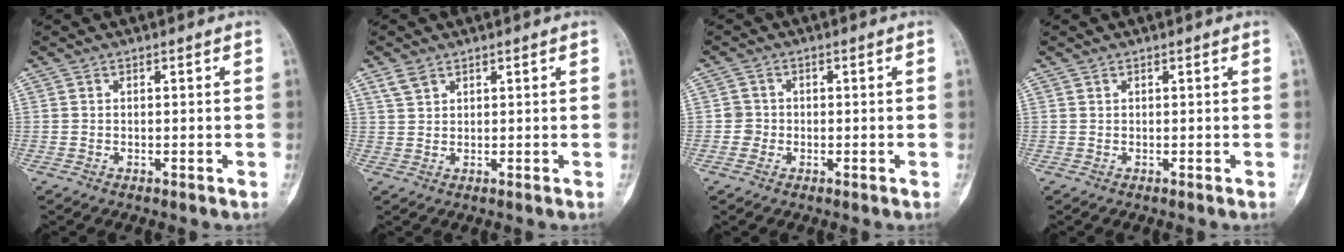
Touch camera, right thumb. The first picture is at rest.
{"total": 2.4, "force": [1.7, 1.3, 1.2], "torque": [-0.024, 0.002, 0.039]}
{"total": 2.1, "force": [-0.5, 2.0, 0.1], "torque": [0.017, 0.010, -0.016]}
{"total": 0.0}